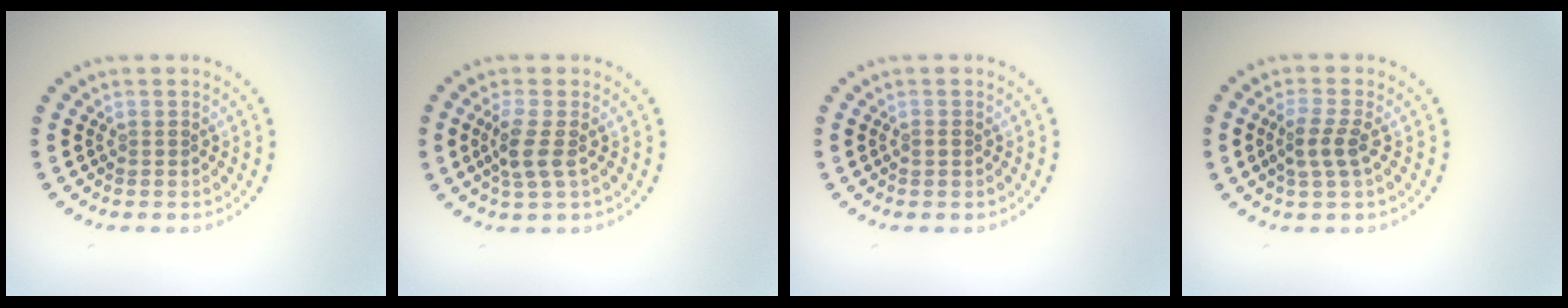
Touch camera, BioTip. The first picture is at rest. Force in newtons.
{"total": 2.4, "press": 2.0, "slide": 1.3}
{"total": 0.7, "press": 0.7, "slide": 0.1}
{"total": 2.2, "press": 2.0, "slide": 1.0}